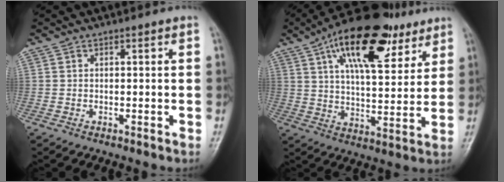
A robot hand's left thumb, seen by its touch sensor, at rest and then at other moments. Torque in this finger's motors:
{"motor_torque": [0.44, 0.52, 1.77, -1.00, 0.33]}